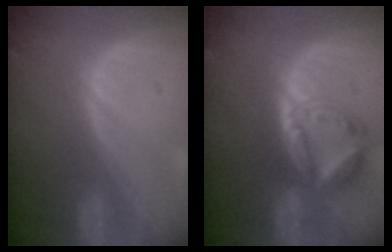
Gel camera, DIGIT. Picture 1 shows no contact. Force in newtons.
{"total": 7.9, "press": 6.9, "slide": 3.9}